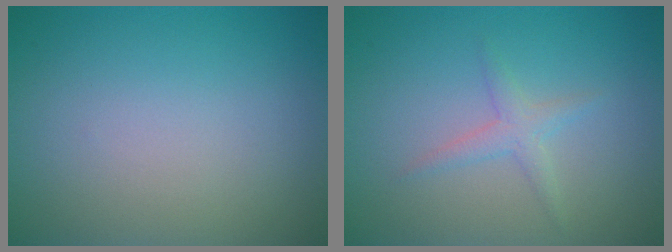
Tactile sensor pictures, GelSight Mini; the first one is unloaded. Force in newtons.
{"total": 1.6, "press": 1.6, "slide": 0.1}